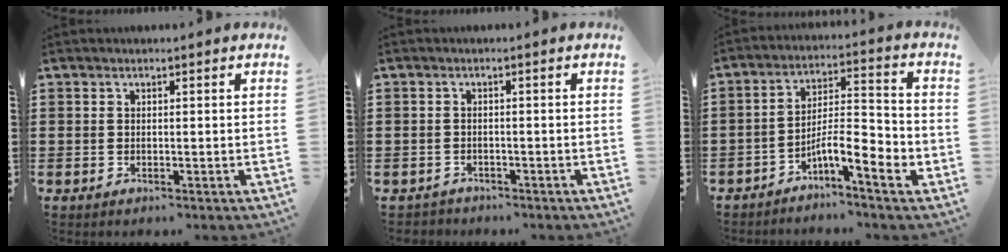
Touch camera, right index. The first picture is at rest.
{"total": 1.4, "force": [-1.3, 0.5, -0.2], "torque": [-0.001, 0.005, -0.032]}
{"total": 8.1, "force": [-4.3, 1.7, 6.7], "torque": [-0.118, -0.001, -0.079]}